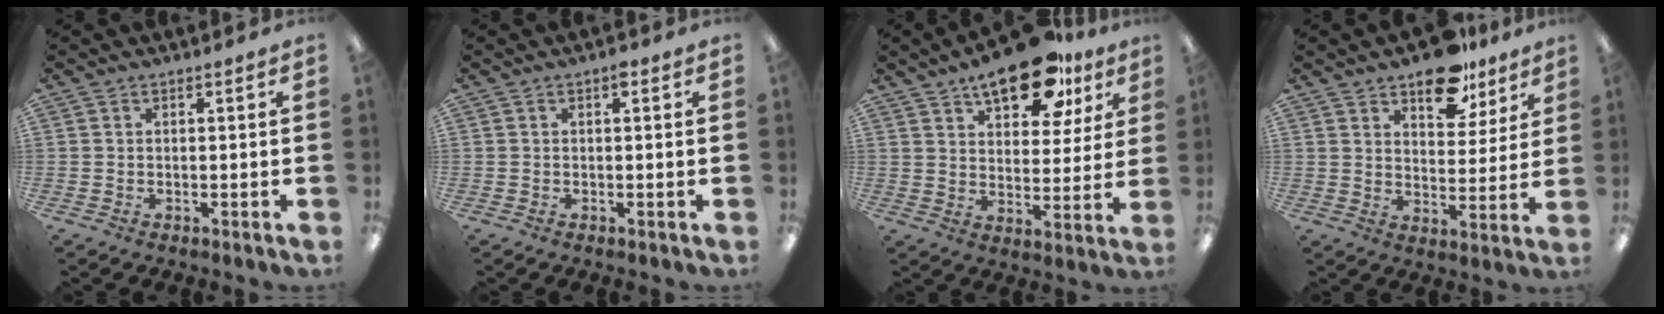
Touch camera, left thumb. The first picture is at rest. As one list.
[{"total": 1.6, "force": [0.6, 0.5, 1.3], "torque": [-0.021, 0.002, 0.007]}, {"total": 17.1, "force": [11.5, 7.3, 10.4], "torque": [-0.151, -0.050, 0.191]}, {"total": 12.2, "force": [9.1, 6.1, 5.4], "torque": [-0.063, -0.051, 0.159]}]